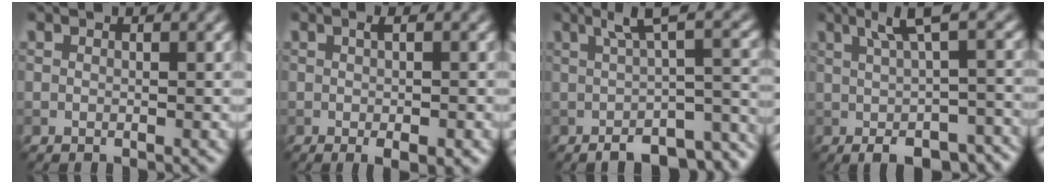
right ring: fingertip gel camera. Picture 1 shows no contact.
{"total": 3.1, "force": [-0.6, 0.5, 2.9], "torque": [-0.043, -0.006, -0.006]}
{"total": 7.2, "force": [-2.4, 2.4, 6.3], "torque": [-0.064, 0.002, -0.029]}
{"total": 7.0, "force": [0.0, 2.4, 6.5], "torque": [-0.077, 0.004, 0.004]}